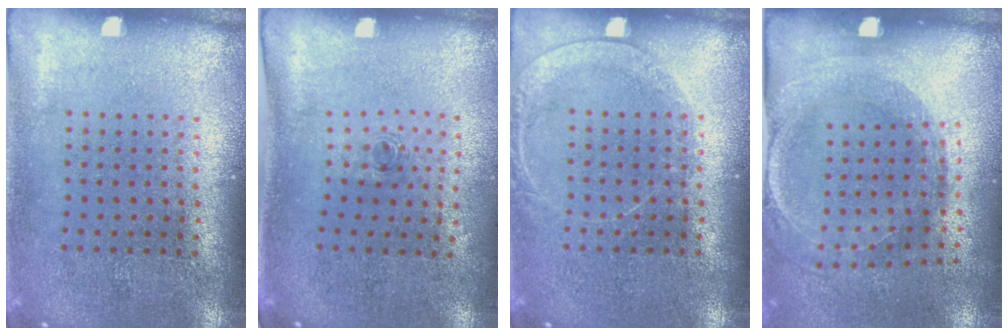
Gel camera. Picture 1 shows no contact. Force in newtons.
{"total": 0.6, "press": 0.2, "slide": 0.6}
{"total": 1.4, "press": 1.4, "slide": 0.1}
{"total": 1.6, "press": 1.4, "slide": 0.8}